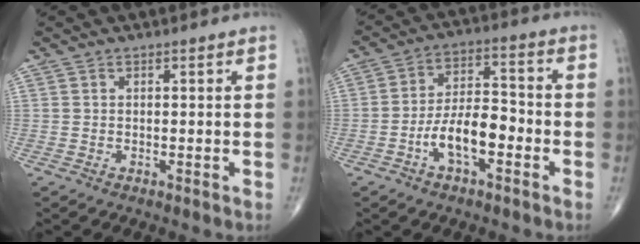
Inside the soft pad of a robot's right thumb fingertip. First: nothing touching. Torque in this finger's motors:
{"motor_torque": [1.43, 1.27, 1.15, -0.23, 0.12]}